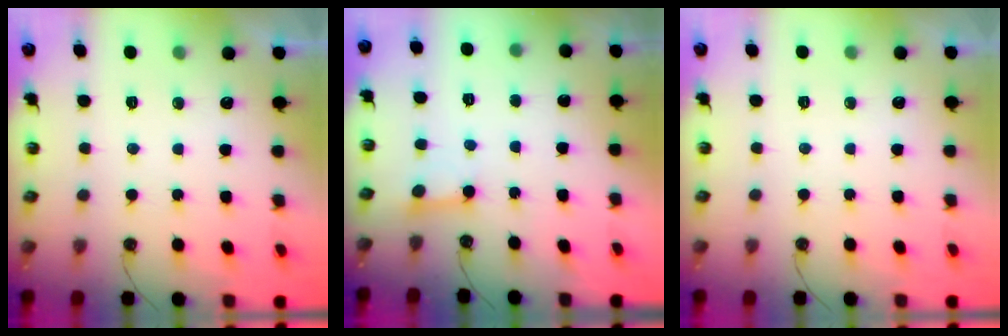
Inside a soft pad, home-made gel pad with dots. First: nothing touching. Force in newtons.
{"total": 2.4, "press": 2.4, "slide": 0.2}
{"total": 0.0}